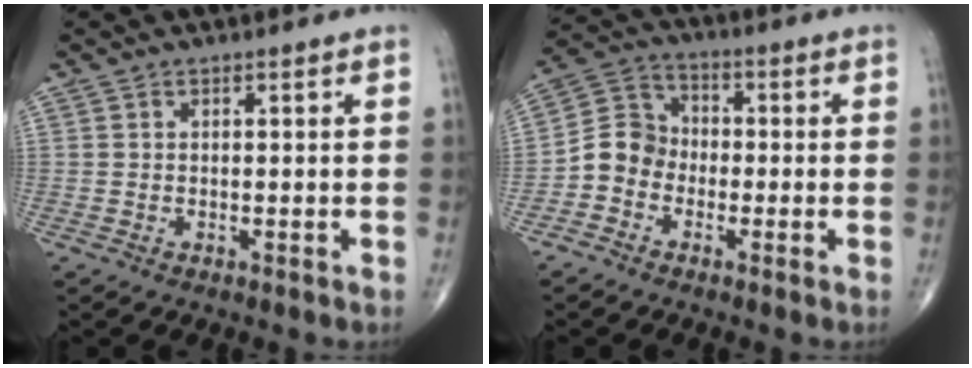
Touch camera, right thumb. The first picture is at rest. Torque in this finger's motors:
{"motor_torque": [0.48, 0.53, 0.32, -0.59, 0.03]}